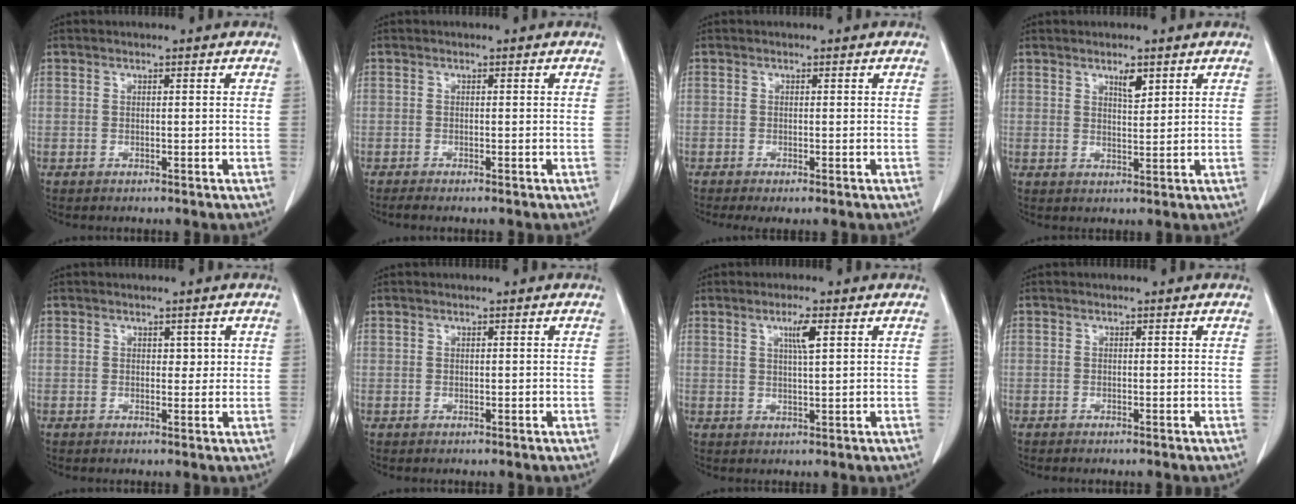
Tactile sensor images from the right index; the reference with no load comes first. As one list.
[{"total": 1.2, "force": [-1.0, -0.1, 0.7], "torque": [-0.011, 0.000, -0.016]}, {"total": 1.8, "force": [-1.0, 0.3, 1.4], "torque": [-0.024, -0.006, -0.016]}, {"total": 2.7, "force": [1.7, 0.8, 1.9], "torque": [-0.035, -0.003, 0.032]}, {"total": 1.6, "force": [0.6, 1.1, 1.0], "torque": [-0.007, -0.001, 0.008]}, {"total": 0.0}, {"total": 3.3, "force": [1.4, 0.0, 3.0], "torque": [-0.053, -0.002, 0.025]}, {"total": 0.5, "force": [-0.4, -0.1, 0.3], "torque": [-0.006, 0.000, -0.008]}]